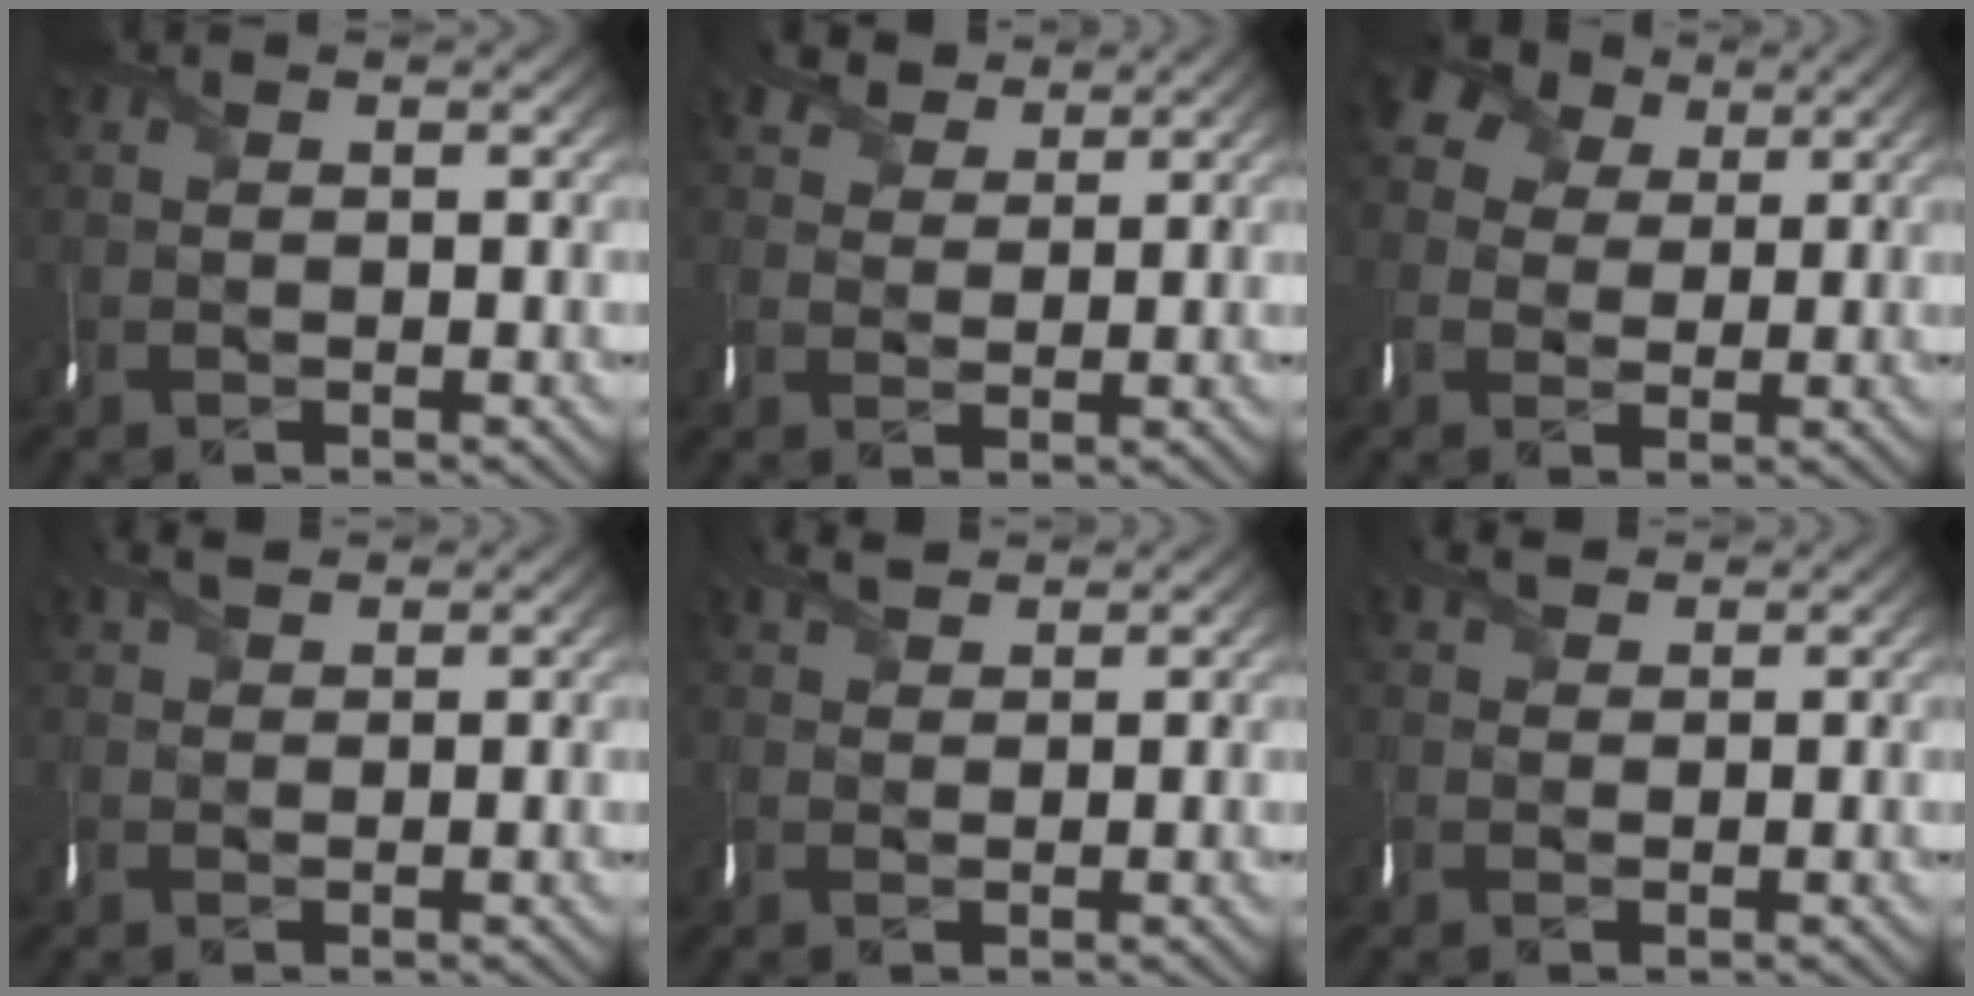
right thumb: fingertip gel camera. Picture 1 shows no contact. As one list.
[{"total": 3.0, "force": [2.6, 1.3, -0.4], "torque": [-0.004, 0.006, 0.046]}, {"total": 5.7, "force": [2.8, 4.5, 2.0], "torque": [-0.067, 0.015, 0.043]}, {"total": 1.5, "force": [1.4, 0.0, -0.6], "torque": [-0.003, 0.007, 0.025]}, {"total": 1.8, "force": [1.7, 0.2, -0.5], "torque": [-0.005, 0.006, 0.031]}, {"total": 1.5, "force": [1.3, 0.2, -0.8], "torque": [0.002, 0.006, 0.022]}]